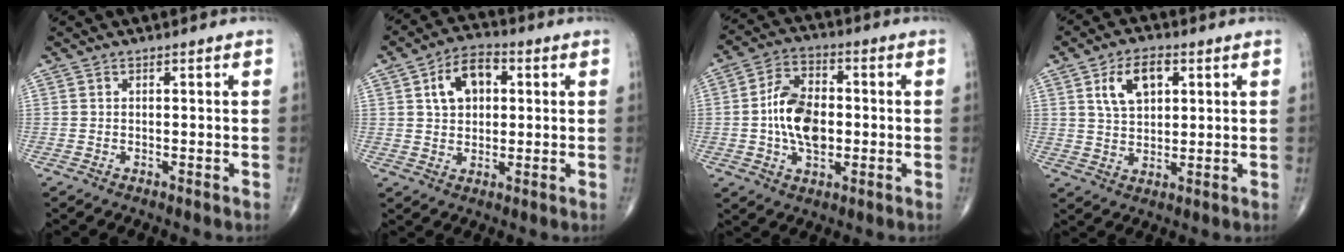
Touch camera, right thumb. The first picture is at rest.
{"total": 9.0, "force": [2.4, 5.9, 6.4], "torque": [-0.090, 0.009, 0.035]}
{"total": 8.4, "force": [-0.4, 5.1, 6.7], "torque": [-0.112, 0.007, -0.010]}
{"total": 8.4, "force": [3.1, 4.8, 6.1], "torque": [-0.094, -0.003, 0.057]}